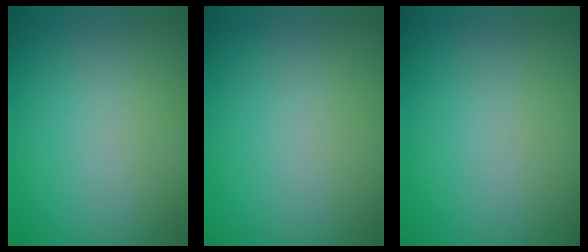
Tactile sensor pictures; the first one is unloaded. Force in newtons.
{"total": 0.0}
{"total": 0.0}